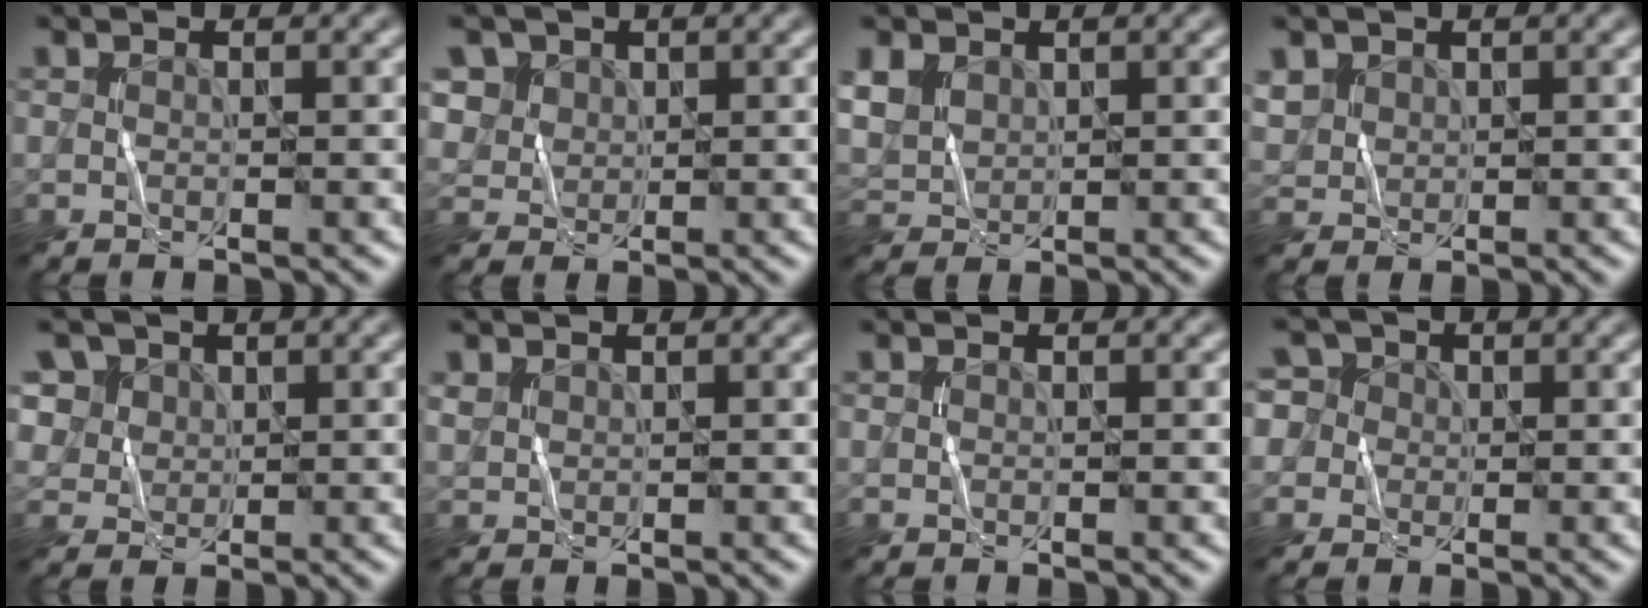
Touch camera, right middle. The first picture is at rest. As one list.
[{"total": 4.3, "force": [2.3, 3.4, 1.2], "torque": [-0.046, -0.002, 0.052]}, {"total": 3.6, "force": [1.6, 2.7, 1.8], "torque": [-0.056, 0.001, 0.036]}, {"total": 1.9, "force": [0.9, 1.6, 0.5], "torque": [-0.021, 0.001, 0.025]}, {"total": 6.0, "force": [3.1, 4.7, 2.1], "torque": [-0.055, 0.006, 0.054]}, {"total": 0.9, "force": [0.7, 0.6, 0.1], "torque": [-0.006, 0.000, 0.019]}, {"total": 0.0}, {"total": 6.4, "force": [2.4, 5.4, 2.5], "torque": [-0.046, 0.036, 0.006]}]